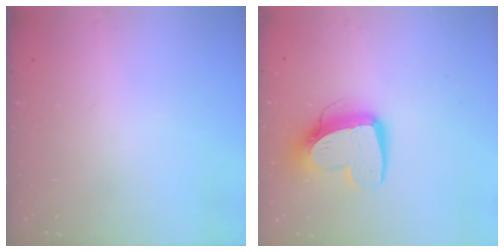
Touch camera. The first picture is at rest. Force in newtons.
{"total": 13.0, "press": 12.9, "slide": 1.2}